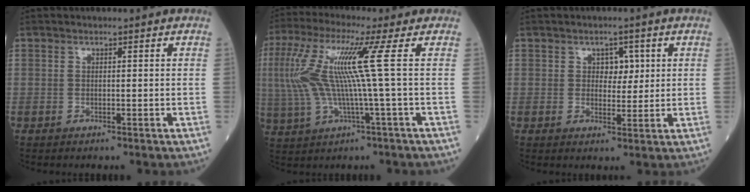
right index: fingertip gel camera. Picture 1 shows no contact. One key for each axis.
{"total": 12.5, "fx": 1.7, "fy": -0.6, "fz": 12.3, "tx": -0.271, "ty": 0.018, "tz": 0.032}
{"total": 3.2, "fx": 1.0, "fy": 2.1, "fz": 2.1, "tx": -0.019, "ty": 0.004, "tz": 0.014}